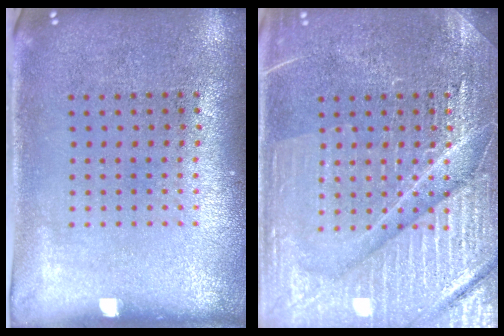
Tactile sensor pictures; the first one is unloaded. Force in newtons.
{"total": 4.8, "press": 4.8, "slide": 0.5}